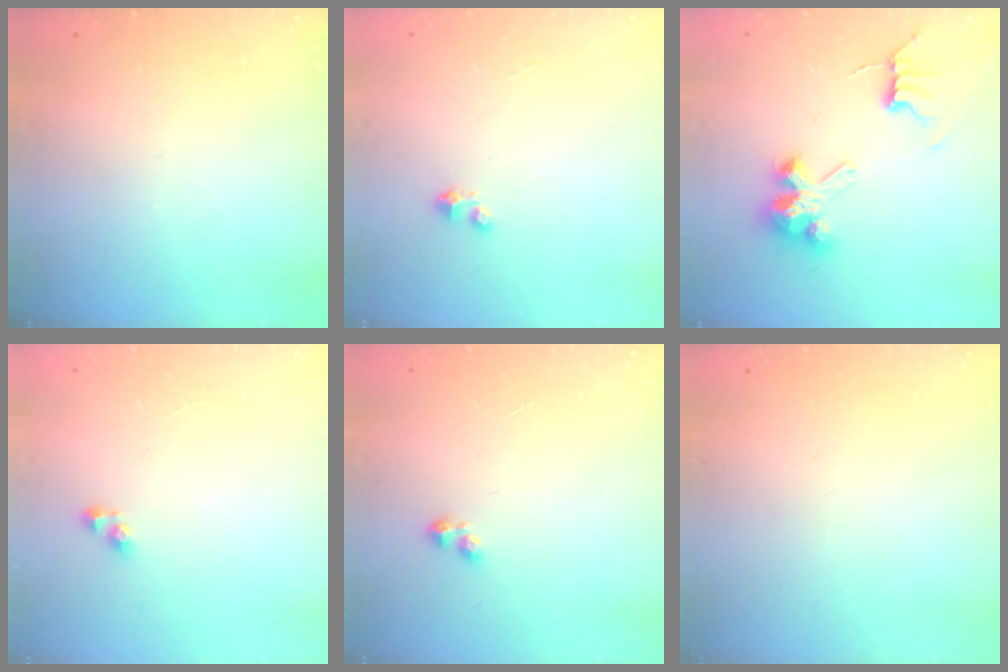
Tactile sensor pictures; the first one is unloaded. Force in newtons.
{"total": 2.1, "press": 2.1, "slide": 0.1}
{"total": 7.9, "press": 7.8, "slide": 0.6}
{"total": 3.6, "press": 3.6, "slide": 0.6}
{"total": 3.1, "press": 3.1, "slide": 0.6}
{"total": 0.0}